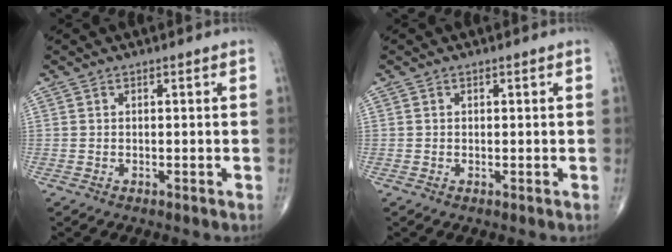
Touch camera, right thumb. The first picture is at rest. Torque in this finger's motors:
{"motor_torque": [-0.10, 0.16, 0.13, -0.07, 0.02]}